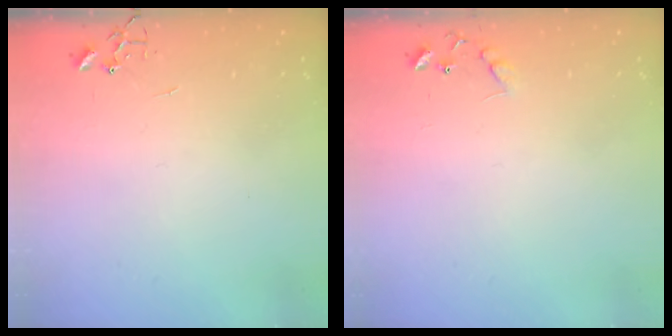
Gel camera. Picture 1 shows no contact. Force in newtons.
{"total": 8.9, "press": 8.9, "slide": 0.5}